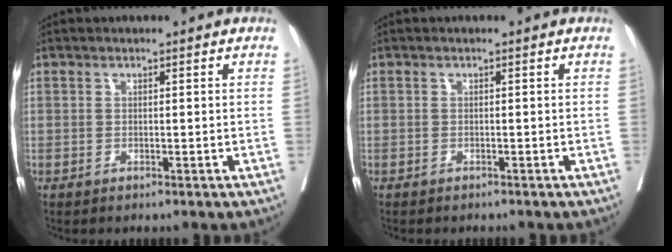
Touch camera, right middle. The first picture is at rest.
{"total": 2.3, "force": [-2.1, 0.5, 0.8], "torque": [-0.014, -0.003, -0.025]}